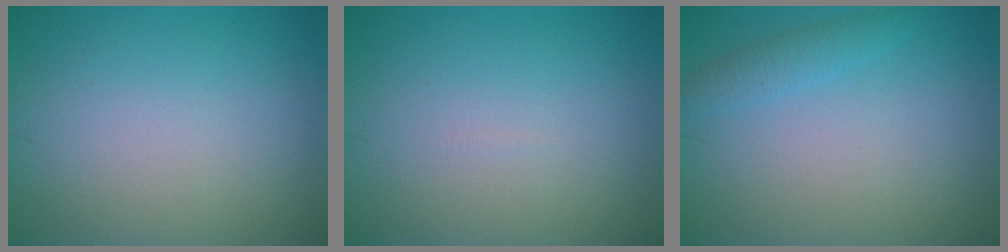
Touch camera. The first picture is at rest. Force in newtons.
{"total": 0.0}
{"total": 1.6, "press": 1.6, "slide": 0.1}